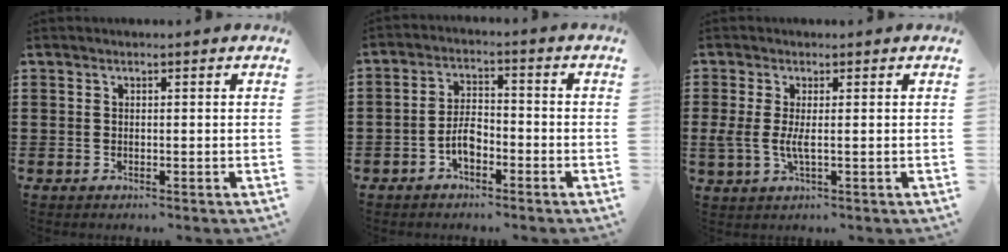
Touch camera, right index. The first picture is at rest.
{"total": 4.2, "force": [-2.0, 2.1, 3.0], "torque": [-0.066, 0.004, -0.043]}
{"total": 3.1, "force": [-0.3, 0.9, 3.0], "torque": [-0.072, -0.006, -0.009]}